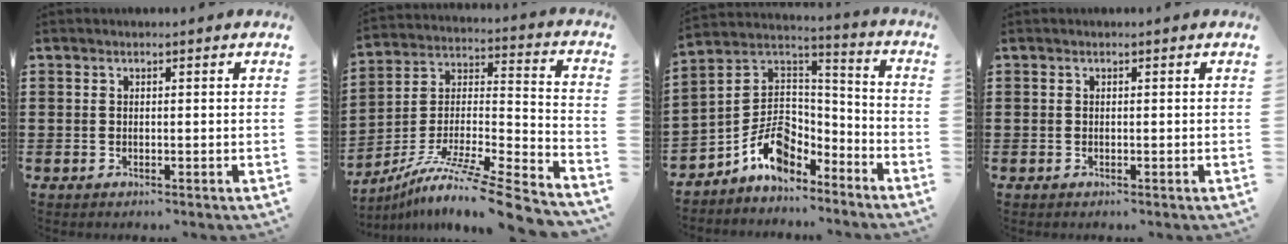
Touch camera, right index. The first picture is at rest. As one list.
[{"total": 10.7, "force": [-8.4, 0.5, 6.6], "torque": [-0.109, 0.003, -0.160]}, {"total": 9.2, "force": [-5.4, 5.9, 4.6], "torque": [-0.114, 0.004, -0.104]}, {"total": 0.0}]